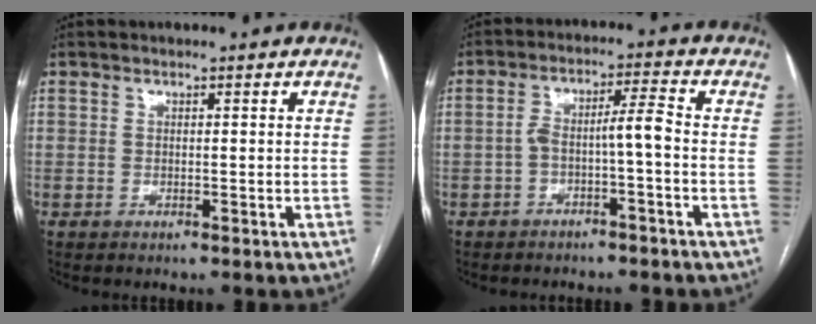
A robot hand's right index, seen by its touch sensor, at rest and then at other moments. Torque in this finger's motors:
{"motor_torque": [0.61, -0.13, 0.24, 0.09]}